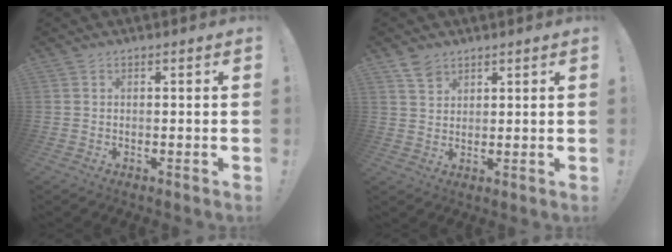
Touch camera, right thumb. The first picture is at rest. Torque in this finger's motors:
{"motor_torque": [0.04, 0.16, 0.15, -0.02, -0.04]}